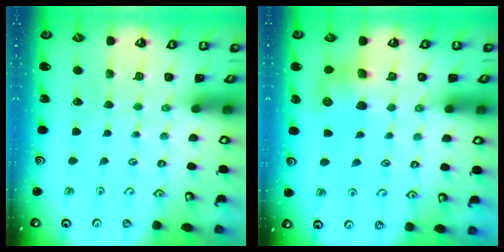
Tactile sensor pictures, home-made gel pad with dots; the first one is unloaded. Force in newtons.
{"total": 9.0, "press": 9.0, "slide": 0.9}